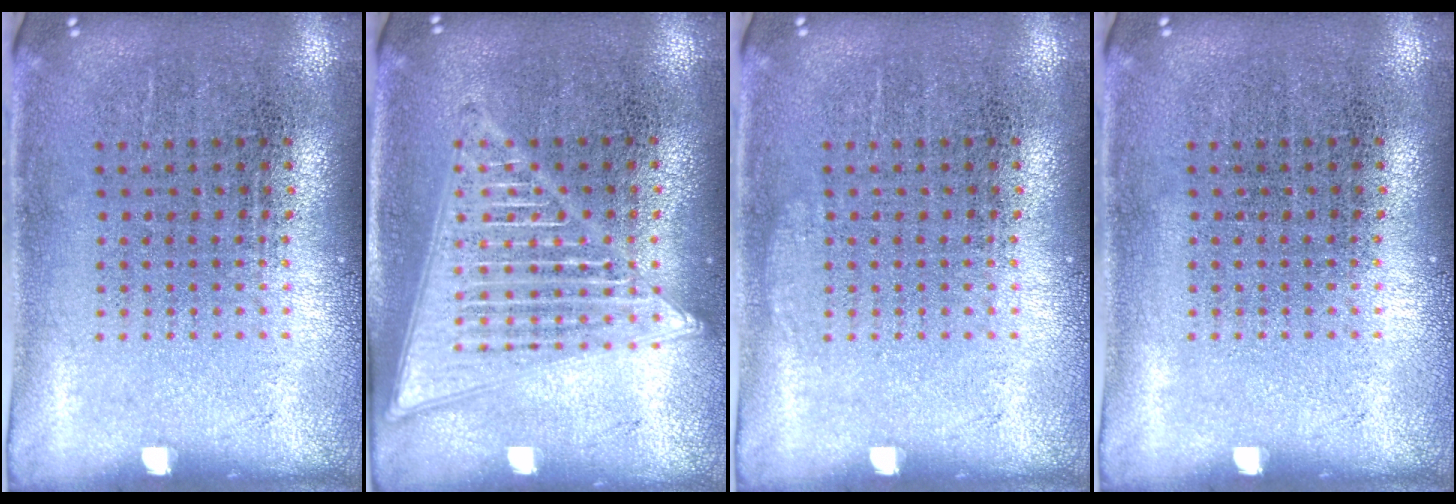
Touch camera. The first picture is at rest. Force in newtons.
{"total": 3.1, "press": 3.0, "slide": 0.4}
{"total": 0.5, "press": 0.5, "slide": 0.1}
{"total": 0.0}